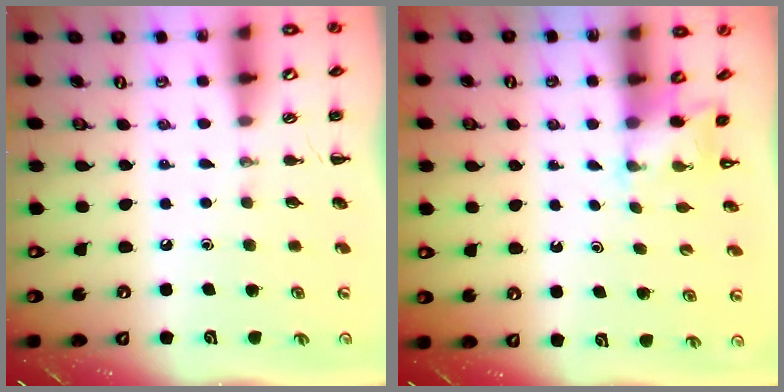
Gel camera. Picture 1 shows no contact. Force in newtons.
{"total": 2.0, "press": 2.0, "slide": 0.5}